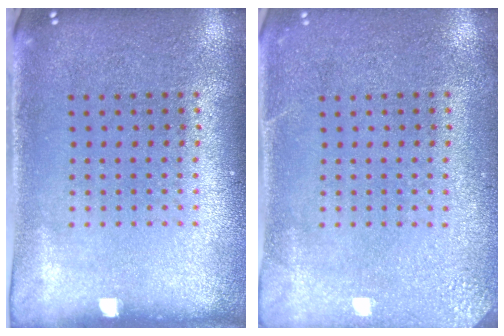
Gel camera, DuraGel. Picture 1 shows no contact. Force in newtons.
{"total": 2.7, "press": 2.6, "slide": 0.2}